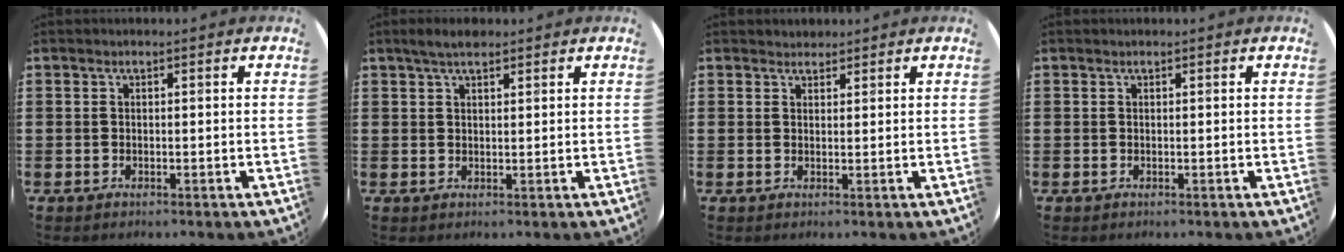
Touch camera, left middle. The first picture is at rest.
{"total": 2.5, "force": [2.1, 0.7, 1.2], "torque": [-0.019, 0.004, 0.036]}
{"total": 1.4, "force": [1.3, 0.4, -0.2], "torque": [0.010, 0.000, 0.025]}
{"total": 0.0}